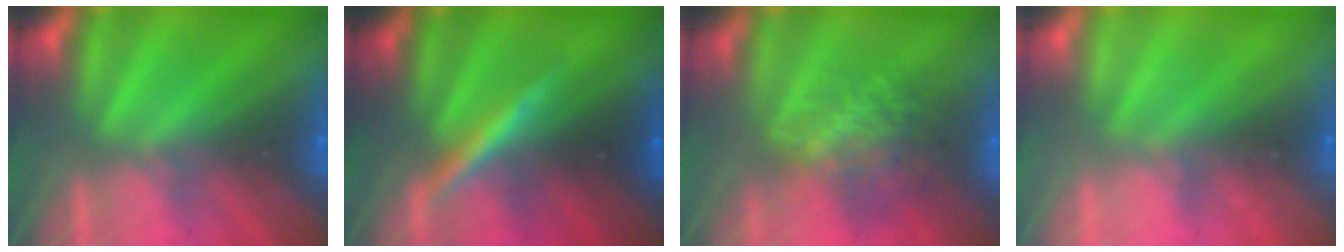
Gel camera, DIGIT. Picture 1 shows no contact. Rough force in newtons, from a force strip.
{"total": 3.9}
{"total": 8.8}
{"total": 1.9}